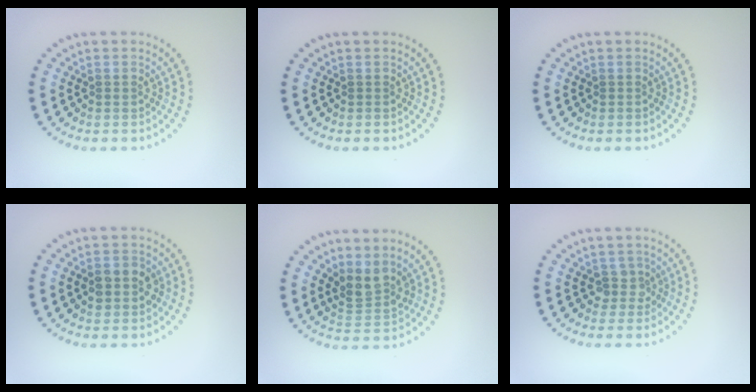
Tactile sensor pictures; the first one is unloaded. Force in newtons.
{"total": 0.0}
{"total": 0.0}
{"total": 2.6, "press": 2.6, "slide": 0.2}
{"total": 2.7, "press": 2.1, "slide": 1.7}
{"total": 1.7, "press": 1.3, "slide": 1.1}